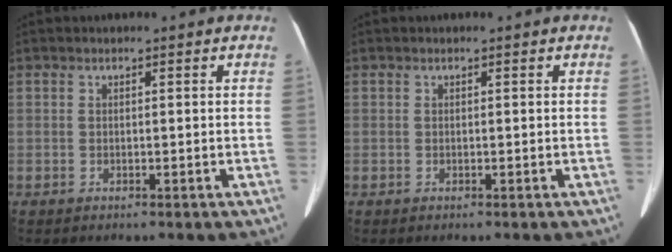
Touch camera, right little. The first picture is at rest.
{"total": 0.0}